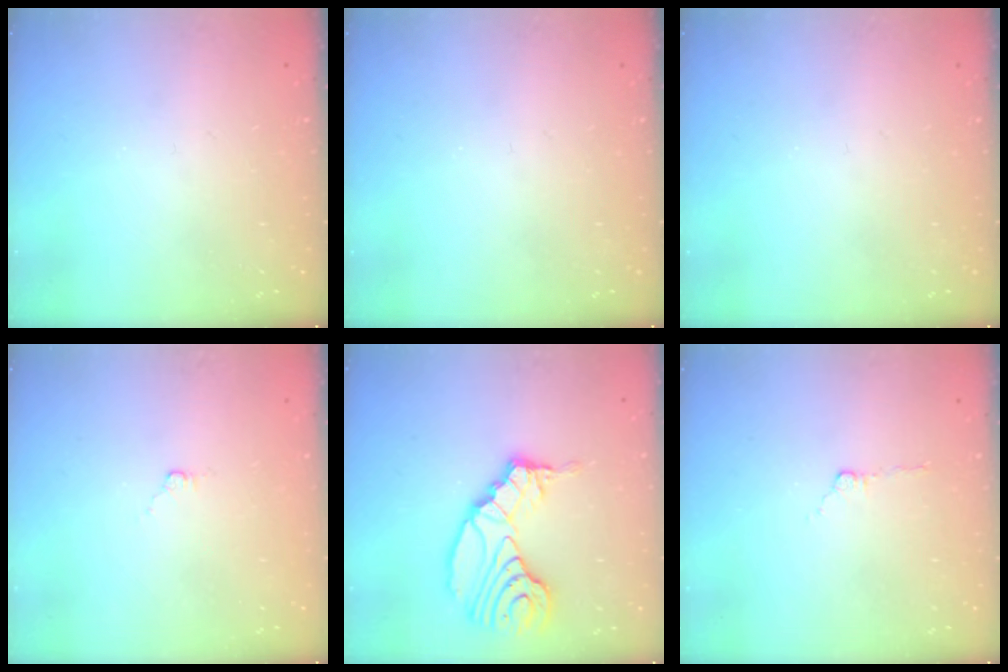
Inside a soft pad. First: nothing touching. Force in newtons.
{"total": 0.0}
{"total": 0.0}
{"total": 3.1, "press": 3.1, "slide": 0.4}
{"total": 13.6, "press": 13.6, "slide": 1.4}
{"total": 4.5, "press": 4.5, "slide": 0.6}